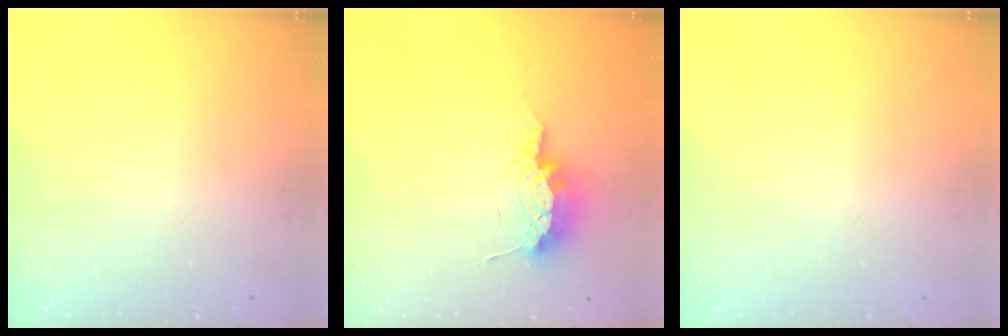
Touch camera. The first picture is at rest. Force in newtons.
{"total": 8.5, "press": 8.4, "slide": 1.4}
{"total": 0.0}